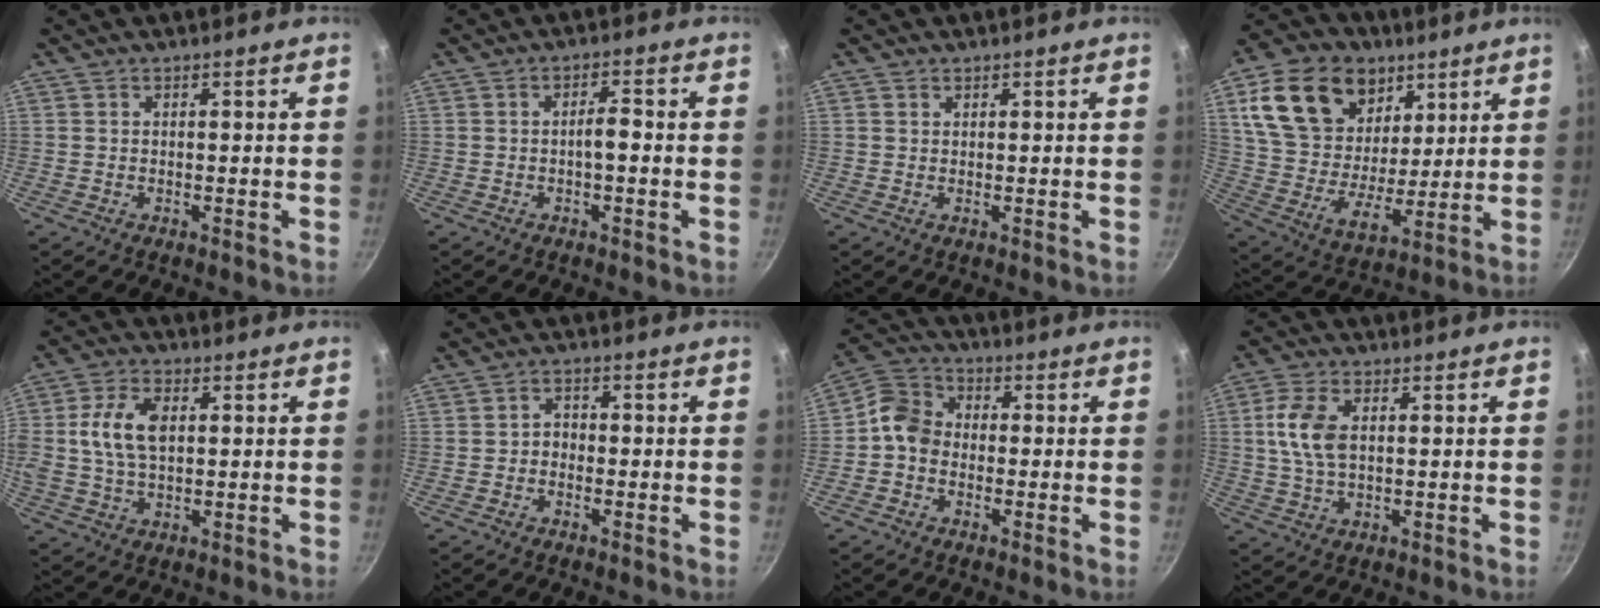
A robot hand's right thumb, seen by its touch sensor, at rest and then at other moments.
{"total": 3.2, "force": [-0.6, 1.0, 3.0], "torque": [-0.049, 0.013, -0.011]}
{"total": 0.8, "force": [0.5, 0.6, 0.2], "torque": [-0.001, 0.000, 0.006]}
{"total": 22.9, "force": [10.2, 16.0, 12.8], "torque": [-0.204, -0.033, 0.187]}
{"total": 10.0, "force": [1.5, 6.0, 7.8], "torque": [-0.144, 0.013, 0.021]}
{"total": 2.3, "force": [-0.8, 1.9, 1.1], "torque": [-0.005, 0.013, -0.017]}
{"total": 7.0, "force": [-1.2, 5.9, 3.6], "torque": [-0.045, 0.023, -0.047]}
{"total": 8.0, "force": [1.3, 4.6, 6.4], "torque": [-0.126, 0.006, 0.023]}